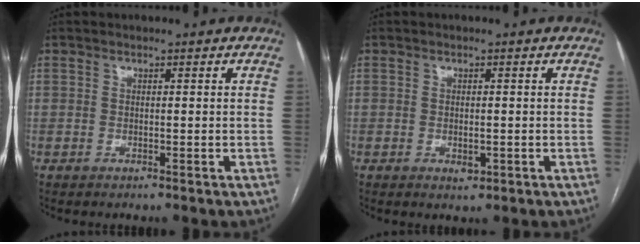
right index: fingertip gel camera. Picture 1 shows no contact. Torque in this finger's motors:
{"motor_torque": [-0.02, -0.03, 0.01, 0.01]}